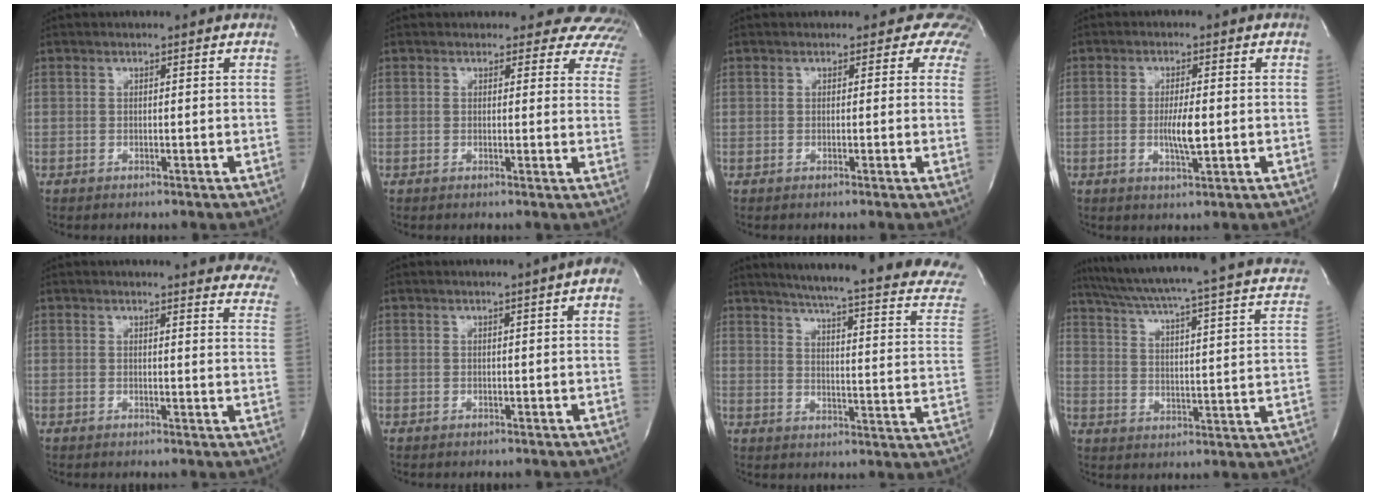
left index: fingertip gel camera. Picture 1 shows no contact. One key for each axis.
{"total": 11.3, "fx": 10.4, "fy": 4.6, "fz": 0.4, "tx": 0.046, "ty": -0.039, "tz": 0.067}
{"total": 5.0, "fx": 3.9, "fy": 3.2, "fz": 0.1, "tx": 0.042, "ty": -0.010, "tz": 0.004}
{"total": 4.4, "fx": -0.6, "fy": 0.6, "fz": 4.3, "tx": -0.082, "ty": -0.006, "tz": -0.009}
{"total": 21.0, "fx": 19.8, "fy": 3.6, "fz": 6.1, "tx": -0.073, "ty": -0.089, "tz": 0.199}
{"total": 3.4, "fx": 1.5, "fy": 0.3, "fz": 3.0, "tx": -0.032, "ty": 0.004, "tz": 0.012}
{"total": 26.4, "fx": 22.9, "fy": 1.4, "fz": 13.0, "tx": -0.186, "ty": -0.078, "tz": 0.265}
{"total": 26.4, "fx": 21.7, "fy": 2.6, "fz": 14.8, "tx": -0.224, "ty": -0.032, "tz": 0.269}